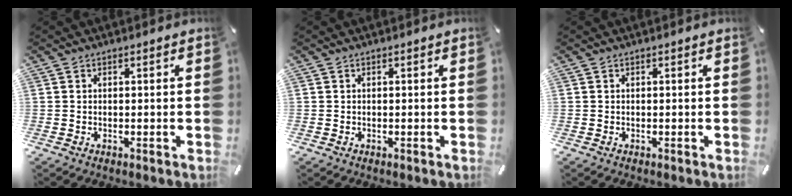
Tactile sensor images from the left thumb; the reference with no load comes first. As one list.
[{"total": 0.0}, {"total": 0.0}]